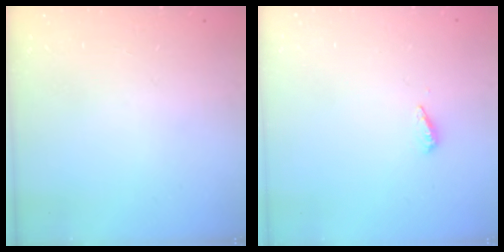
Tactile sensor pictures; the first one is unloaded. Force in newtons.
{"total": 2.9, "press": 2.9, "slide": 0.3}